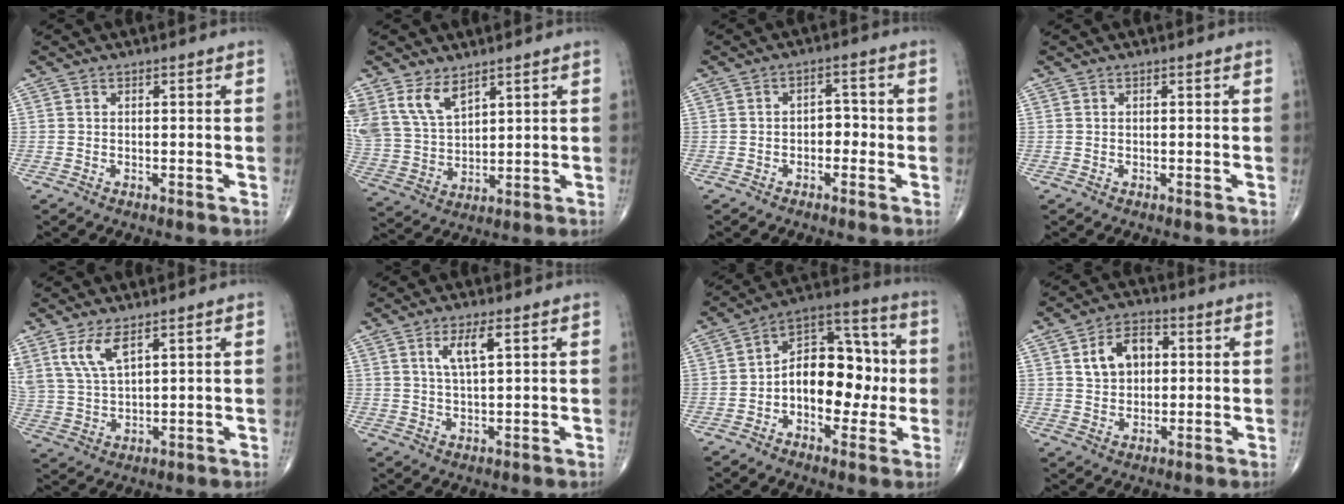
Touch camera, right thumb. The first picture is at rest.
{"total": 9.7, "force": [6.2, 5.1, 5.4], "torque": [-0.096, -0.024, 0.141]}
{"total": 3.3, "force": [-1.0, 2.3, 2.1], "torque": [-0.010, 0.016, -0.025]}
{"total": 0.0}
{"total": 7.2, "force": [4.4, 2.5, 5.2], "torque": [-0.110, -0.018, 0.099]}
{"total": 4.9, "force": [2.0, 1.3, 4.3], "torque": [-0.084, -0.007, 0.042]}
{"total": 15.5, "force": [-1.3, 9.7, 12.1], "torque": [-0.142, 0.041, -0.028]}
{"total": 8.6, "force": [2.1, 6.0, 5.8], "torque": [-0.075, 0.004, 0.033]}